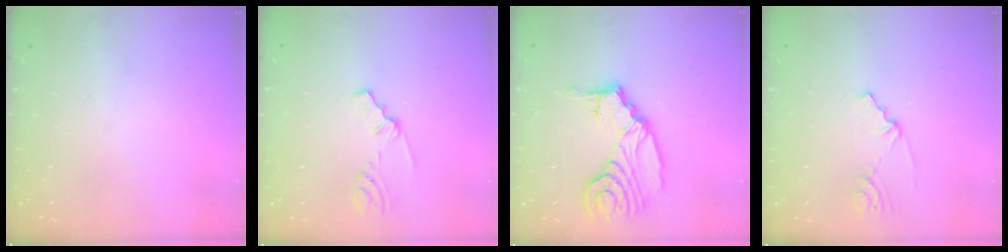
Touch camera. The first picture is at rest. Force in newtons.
{"total": 1.6, "press": 1.5, "slide": 0.4}
{"total": 13.4, "press": 13.3, "slide": 1.3}
{"total": 1.5, "press": 1.5, "slide": 0.2}